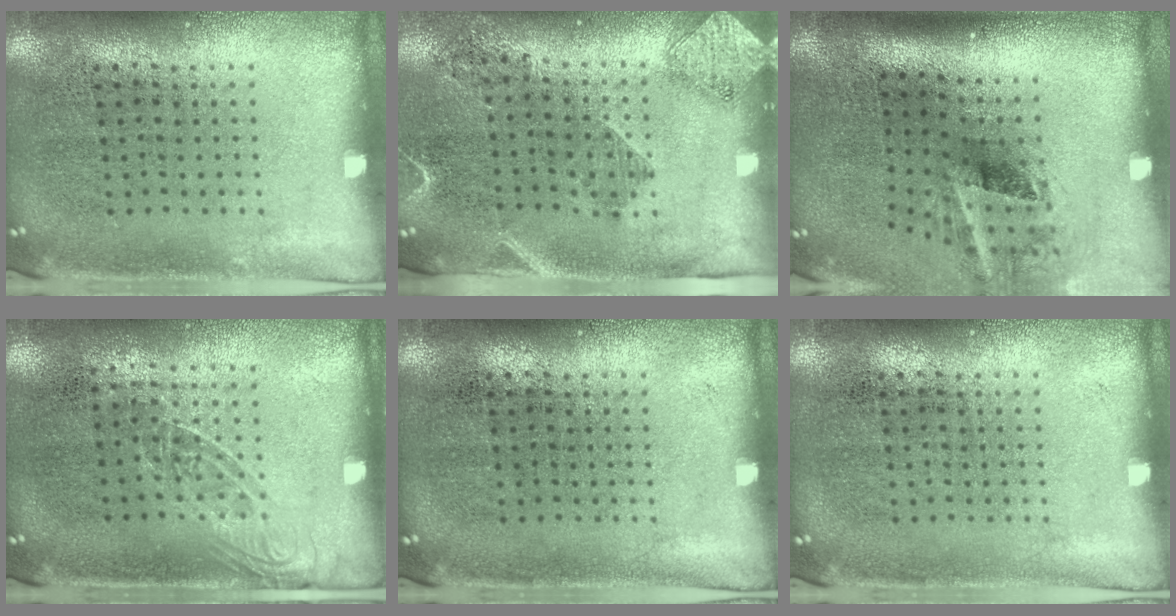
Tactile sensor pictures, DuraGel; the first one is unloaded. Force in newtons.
{"total": 1.7, "press": 1.4, "slide": 1.0}
{"total": 2.0, "press": 1.2, "slide": 1.6}
{"total": 1.4, "press": 1.0, "slide": 0.9}
{"total": 0.0}
{"total": 0.0}